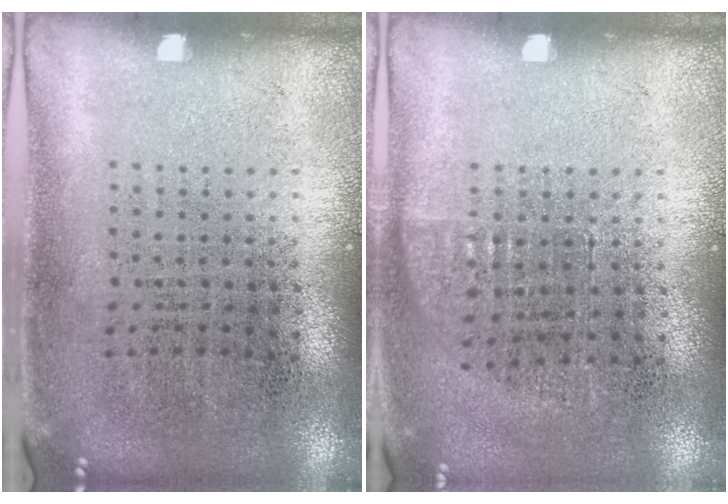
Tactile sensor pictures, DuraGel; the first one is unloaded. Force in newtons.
{"total": 0.7, "press": 0.6, "slide": 0.3}